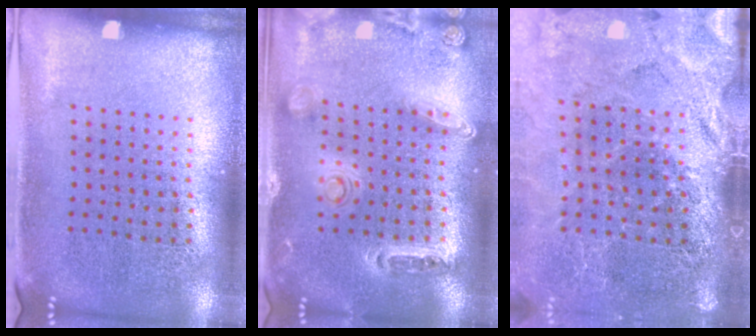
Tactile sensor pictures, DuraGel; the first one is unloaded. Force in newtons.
{"total": 1.4, "press": 1.4, "slide": 0.3}
{"total": 4.0, "press": 3.3, "slide": 2.2}